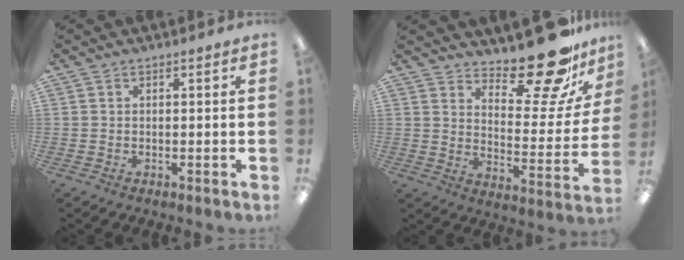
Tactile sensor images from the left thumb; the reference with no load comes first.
{"total": 20.3, "force": [16.2, 6.9, 10.1], "torque": [-0.128, -0.126, 0.268]}